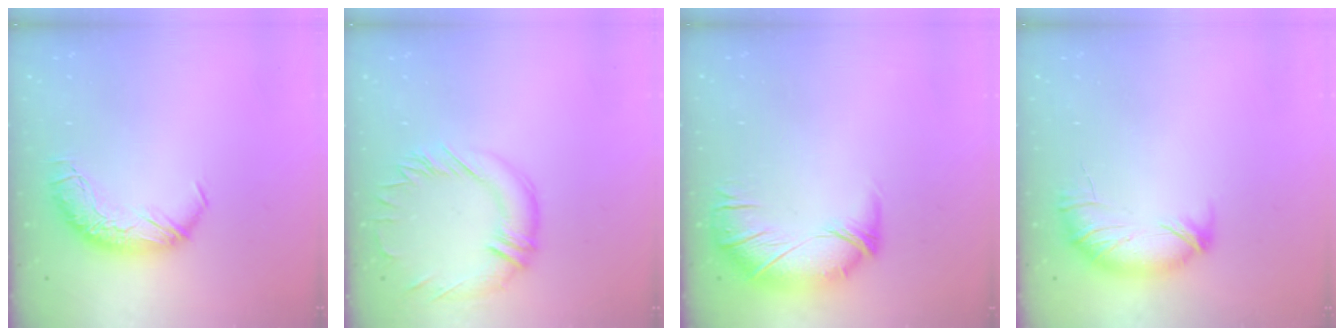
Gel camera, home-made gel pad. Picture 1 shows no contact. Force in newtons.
{"total": 2.3, "press": 2.0, "slide": 1.2}
{"total": 3.5, "press": 2.5, "slide": 2.5}
{"total": 4.7, "press": 4.6, "slide": 1.1}